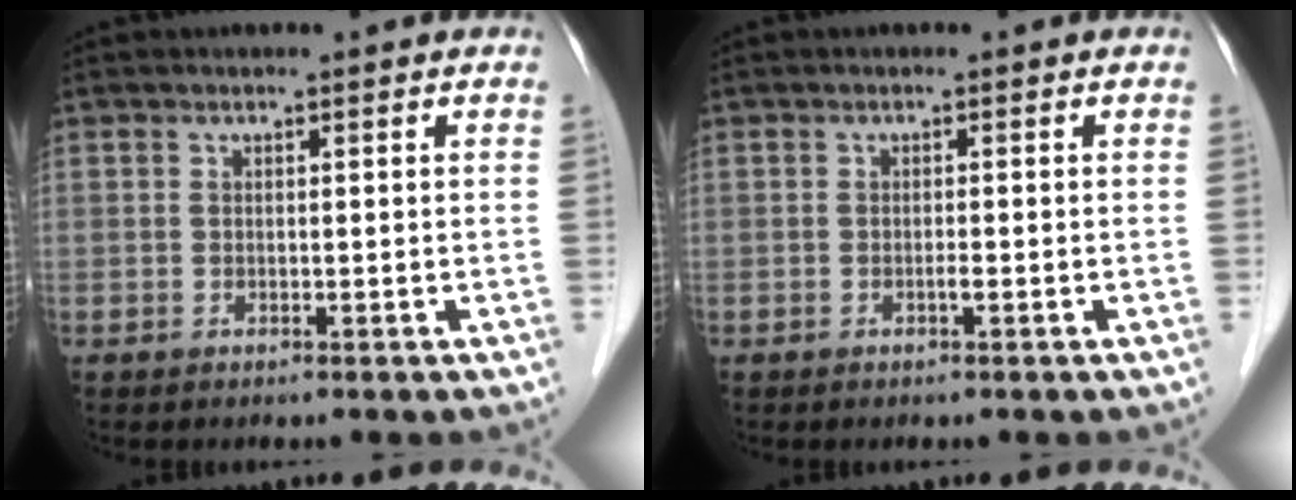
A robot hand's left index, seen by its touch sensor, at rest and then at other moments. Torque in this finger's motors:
{"motor_torque": [0.21, 0.15, -0.01, 0.00]}